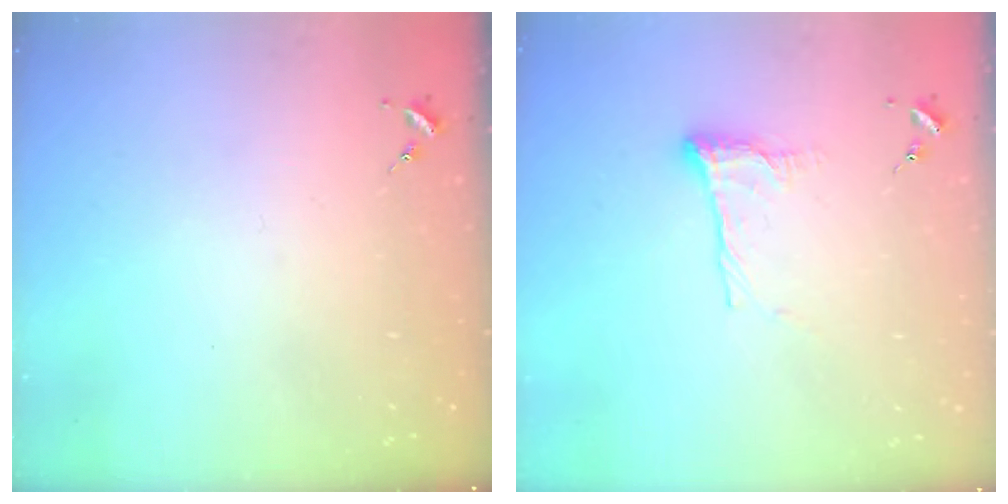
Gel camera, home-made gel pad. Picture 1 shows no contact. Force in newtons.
{"total": 11.7, "press": 11.6, "slide": 1.0}